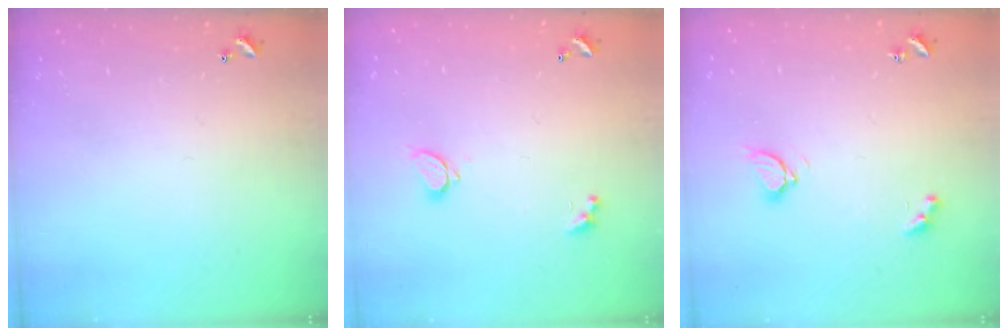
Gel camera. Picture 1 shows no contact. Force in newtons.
{"total": 2.2, "press": 2.0, "slide": 0.9}
{"total": 3.2, "press": 3.2, "slide": 0.4}